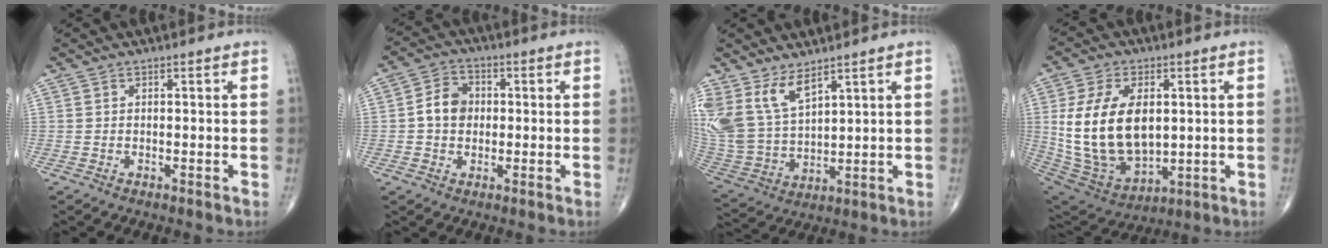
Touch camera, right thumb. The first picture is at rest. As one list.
[{"total": 6.1, "force": [-0.1, 5.0, 3.6], "torque": [-0.047, 0.016, -0.009]}, {"total": 11.8, "force": [7.4, 5.5, 7.3], "torque": [-0.146, -0.034, 0.173]}, {"total": 19.9, "force": [2.0, 12.1, 15.7], "torque": [-0.288, -0.016, 0.059]}]